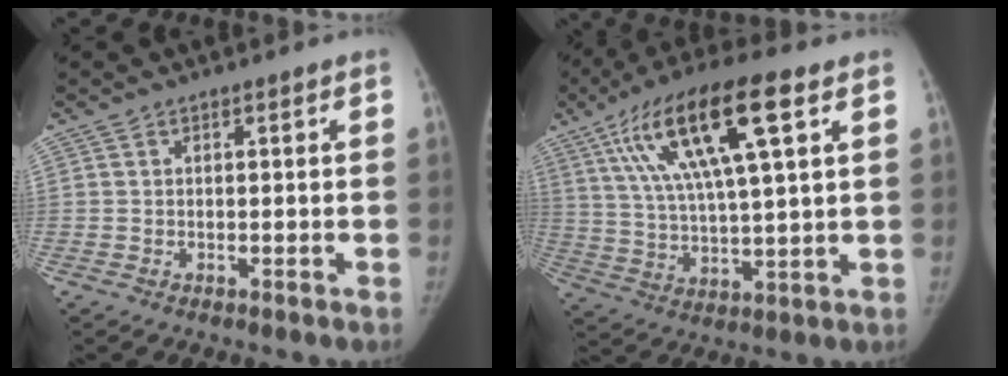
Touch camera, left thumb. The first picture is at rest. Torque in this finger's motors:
{"motor_torque": [0.38, 0.33, 1.77, -1.00, 0.16]}